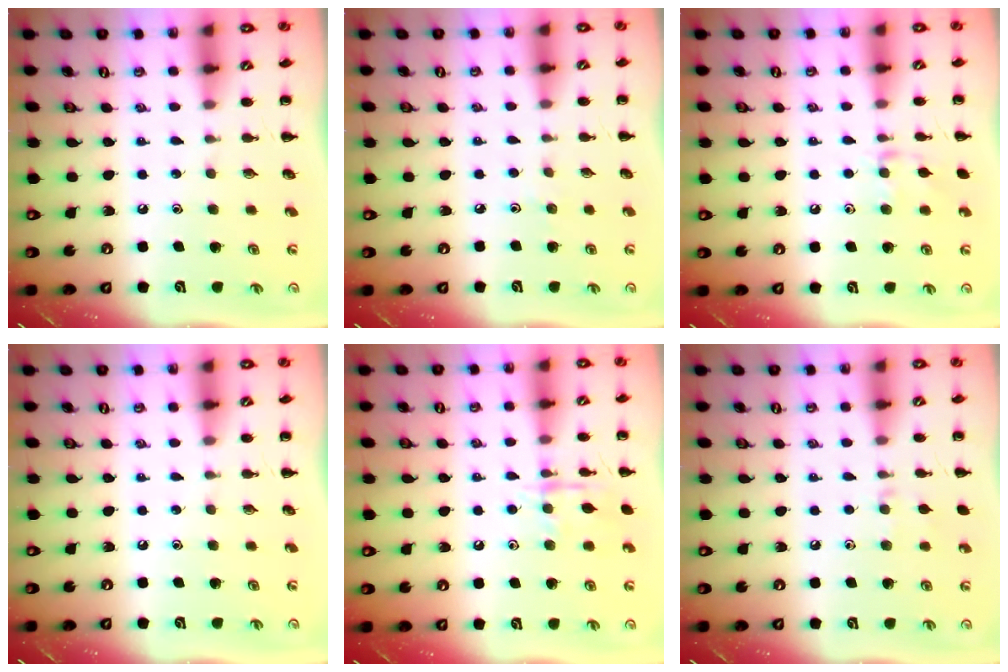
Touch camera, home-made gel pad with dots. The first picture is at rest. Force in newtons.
{"total": 2.4, "press": 2.2, "slide": 1.0}
{"total": 7.8, "press": 7.7, "slide": 1.2}
{"total": 0.0}
{"total": 9.7, "press": 9.7, "slide": 0.7}
{"total": 5.7, "press": 5.5, "slide": 1.6}